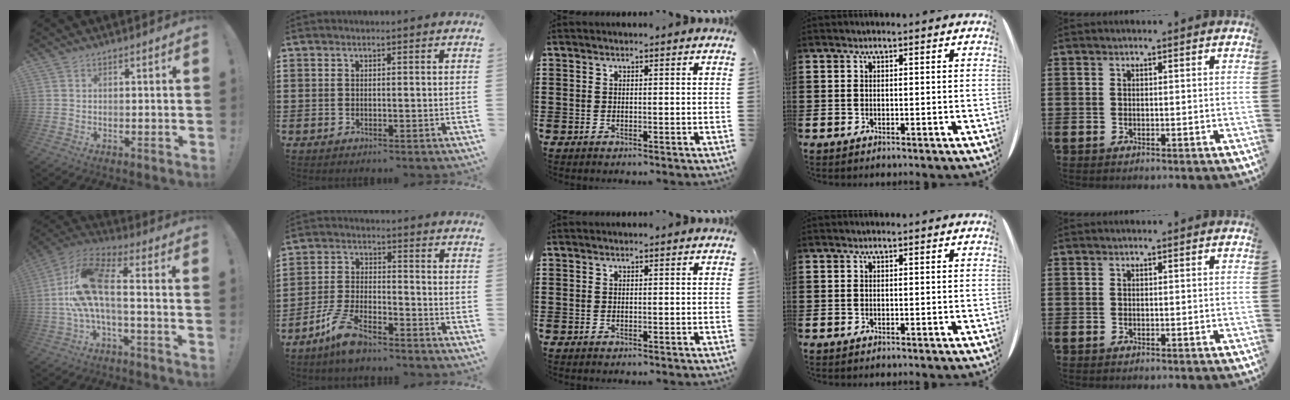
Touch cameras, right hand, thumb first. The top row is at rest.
{"thumb": {"total": 15.6, "force": [-0.1, 5.5, 14.6], "torque": [-0.272, 0.010, -0.003]}, "index": {"total": 7.0, "force": [-5.6, 1.7, 3.8], "torque": [-0.096, -0.004, -0.109]}}